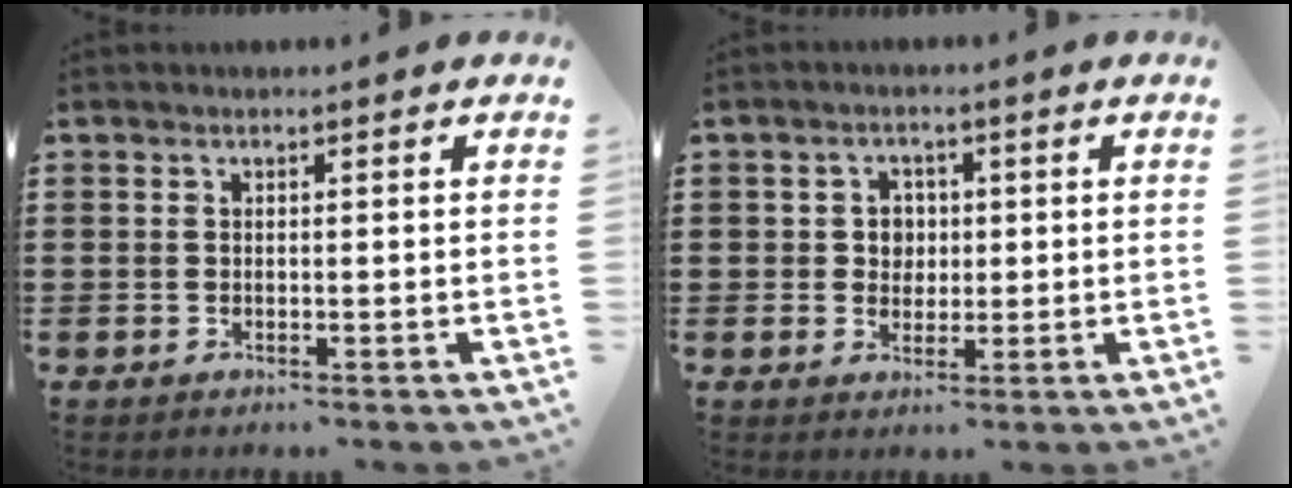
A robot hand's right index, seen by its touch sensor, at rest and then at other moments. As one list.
[{"total": 3.0, "force": [0.2, 2.8, 1.2], "torque": [-0.035, 0.010, 0.000]}]